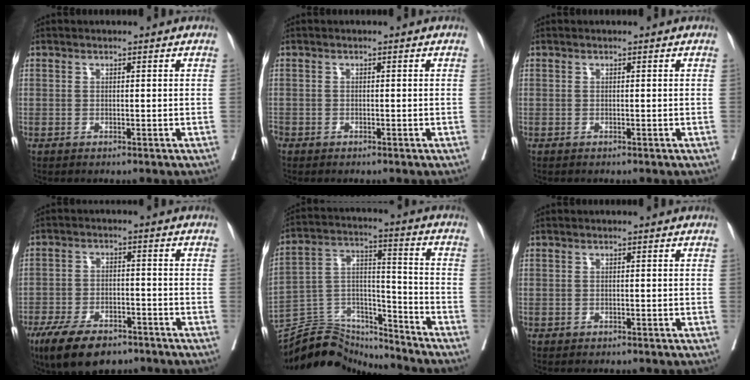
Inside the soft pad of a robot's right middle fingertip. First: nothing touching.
{"total": 1.3, "force": [-1.0, 0.8, 0.3], "torque": [-0.013, -0.001, -0.020]}
{"total": 0.0}
{"total": 10.4, "force": [-7.5, 4.2, 5.9], "torque": [-0.106, -0.010, -0.127]}
{"total": 15.3, "force": [-15.0, 2.5, 1.3], "torque": [-0.026, 0.047, -0.261]}
{"total": 0.0}